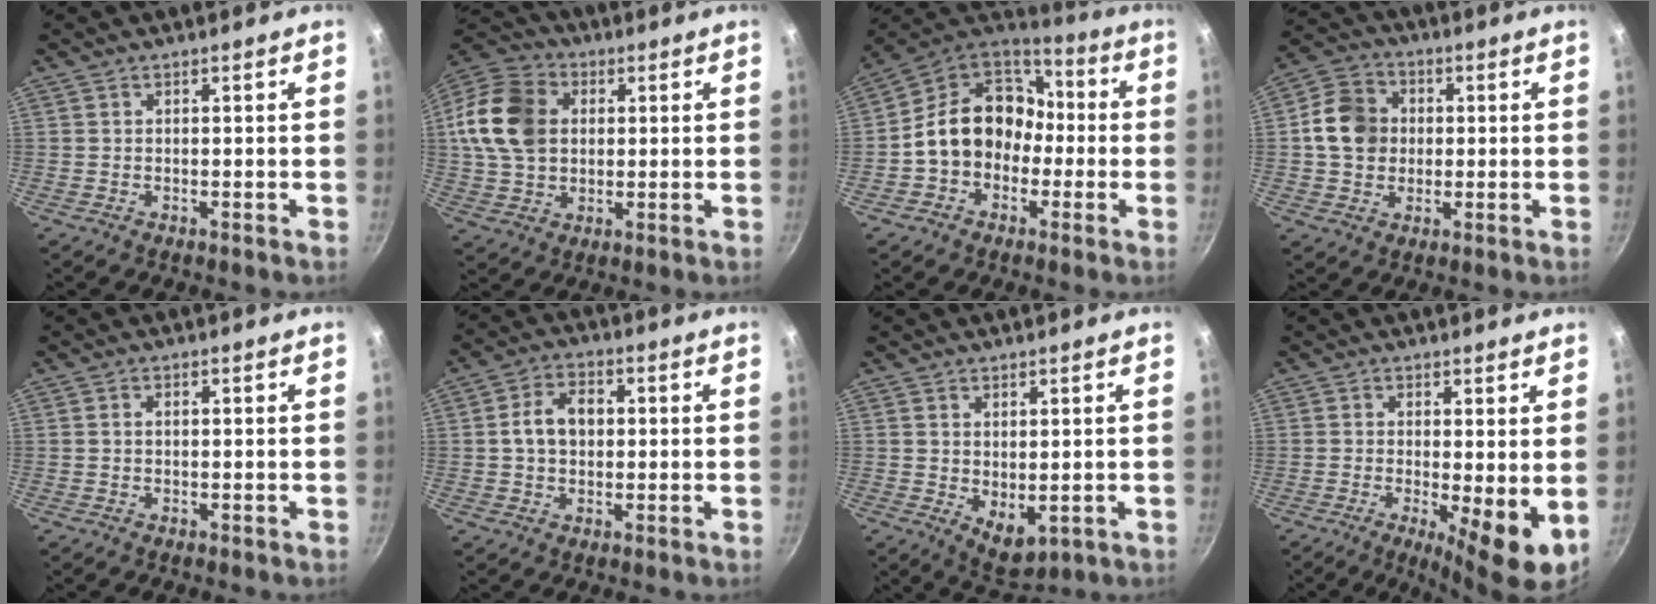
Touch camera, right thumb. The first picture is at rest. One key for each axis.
{"total": 15.6, "fx": 2.4, "fy": 11.9, "fz": 9.9, "tx": -0.172, "ty": 0.017, "tz": 0.034}
{"total": 16.5, "fx": -1.7, "fy": 13.4, "fz": 9.4, "tx": -0.115, "ty": 0.064, "tz": -0.038}
{"total": 10.4, "fx": 0.7, "fy": 8.8, "fz": 5.5, "tx": -0.073, "ty": 0.013, "tz": -0.002}
{"total": 1.0, "fx": 0.1, "fy": 0.6, "fz": 0.7, "tx": -0.010, "ty": 0.004, "tz": 0.001}
{"total": 7.6, "fx": 0.6, "fy": 5.6, "fz": 5.1, "tx": -0.072, "ty": 0.013, "tz": 0.003}
{"total": 5.5, "fx": 0.8, "fy": 3.3, "fz": 4.3, "tx": -0.049, "ty": -0.018, "tz": 0.026}
{"total": 7.7, "fx": -0.6, "fy": 1.9, "fz": 7.4, "tx": -0.109, "ty": -0.013, "tz": -0.005}